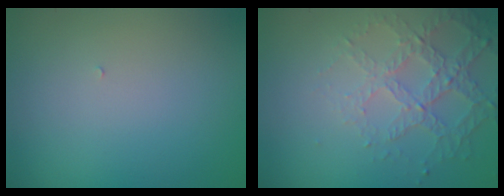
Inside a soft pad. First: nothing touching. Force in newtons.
{"total": 4.3, "press": 3.2, "slide": 2.9}